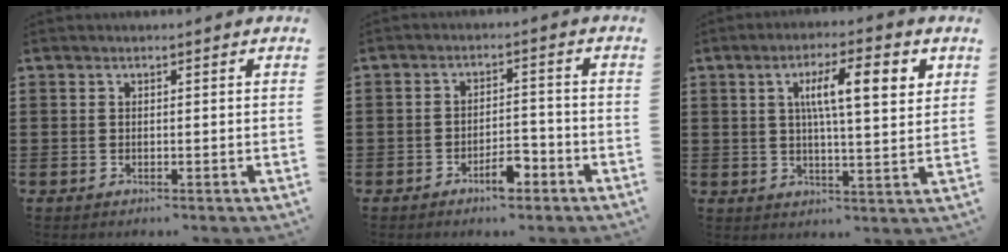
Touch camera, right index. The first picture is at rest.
{"total": 4.6, "force": [-3.1, 1.7, 3.0], "torque": [-0.047, 0.010, -0.057]}
{"total": 8.9, "force": [2.7, 2.1, 8.2], "torque": [-0.156, 0.006, 0.040]}